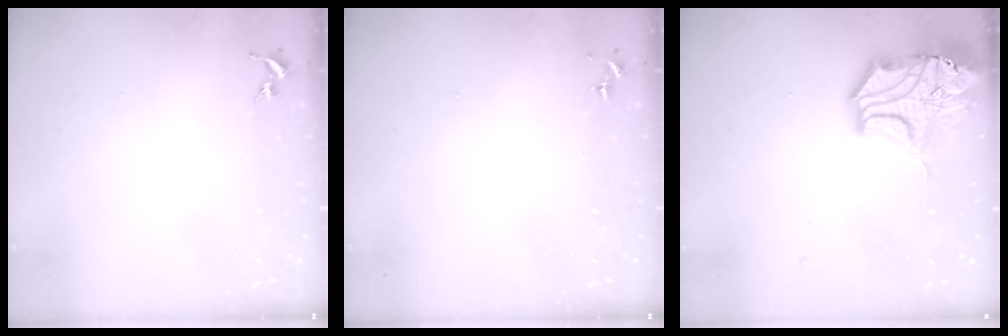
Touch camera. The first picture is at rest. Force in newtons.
{"total": 0.0}
{"total": 18.3, "press": 18.2, "slide": 2.4}